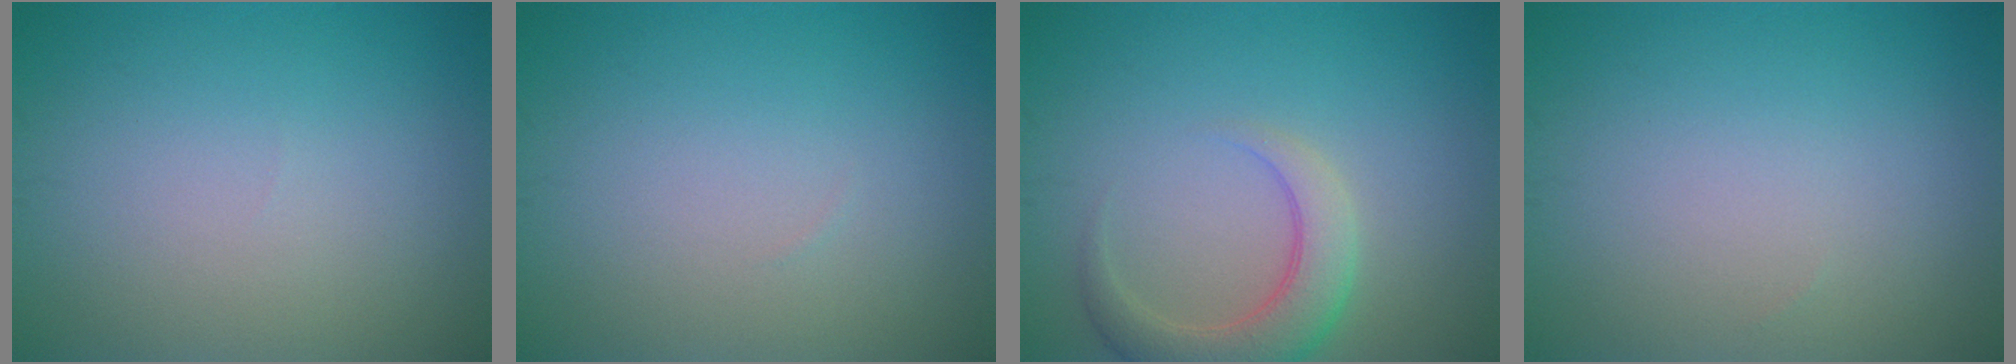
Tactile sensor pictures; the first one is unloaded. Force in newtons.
{"total": 0.0}
{"total": 4.1, "press": 4.1, "slide": 0.5}
{"total": 0.0}